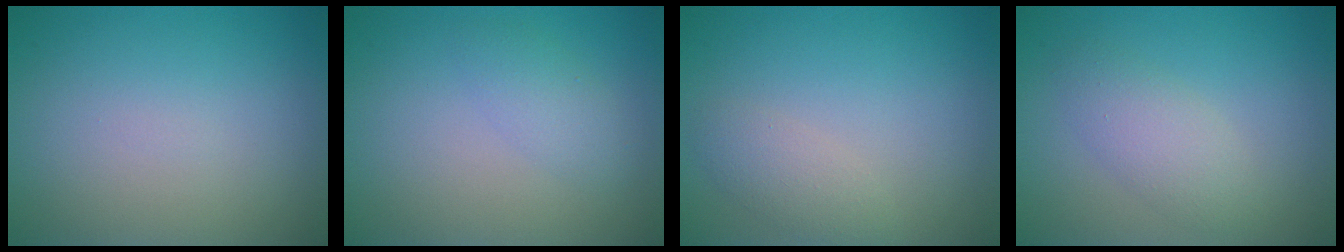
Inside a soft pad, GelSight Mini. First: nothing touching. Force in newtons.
{"total": 1.9, "press": 1.9, "slide": 0.0}
{"total": 1.9, "press": 1.9, "slide": 0.1}
{"total": 2.8, "press": 2.8, "slide": 0.2}